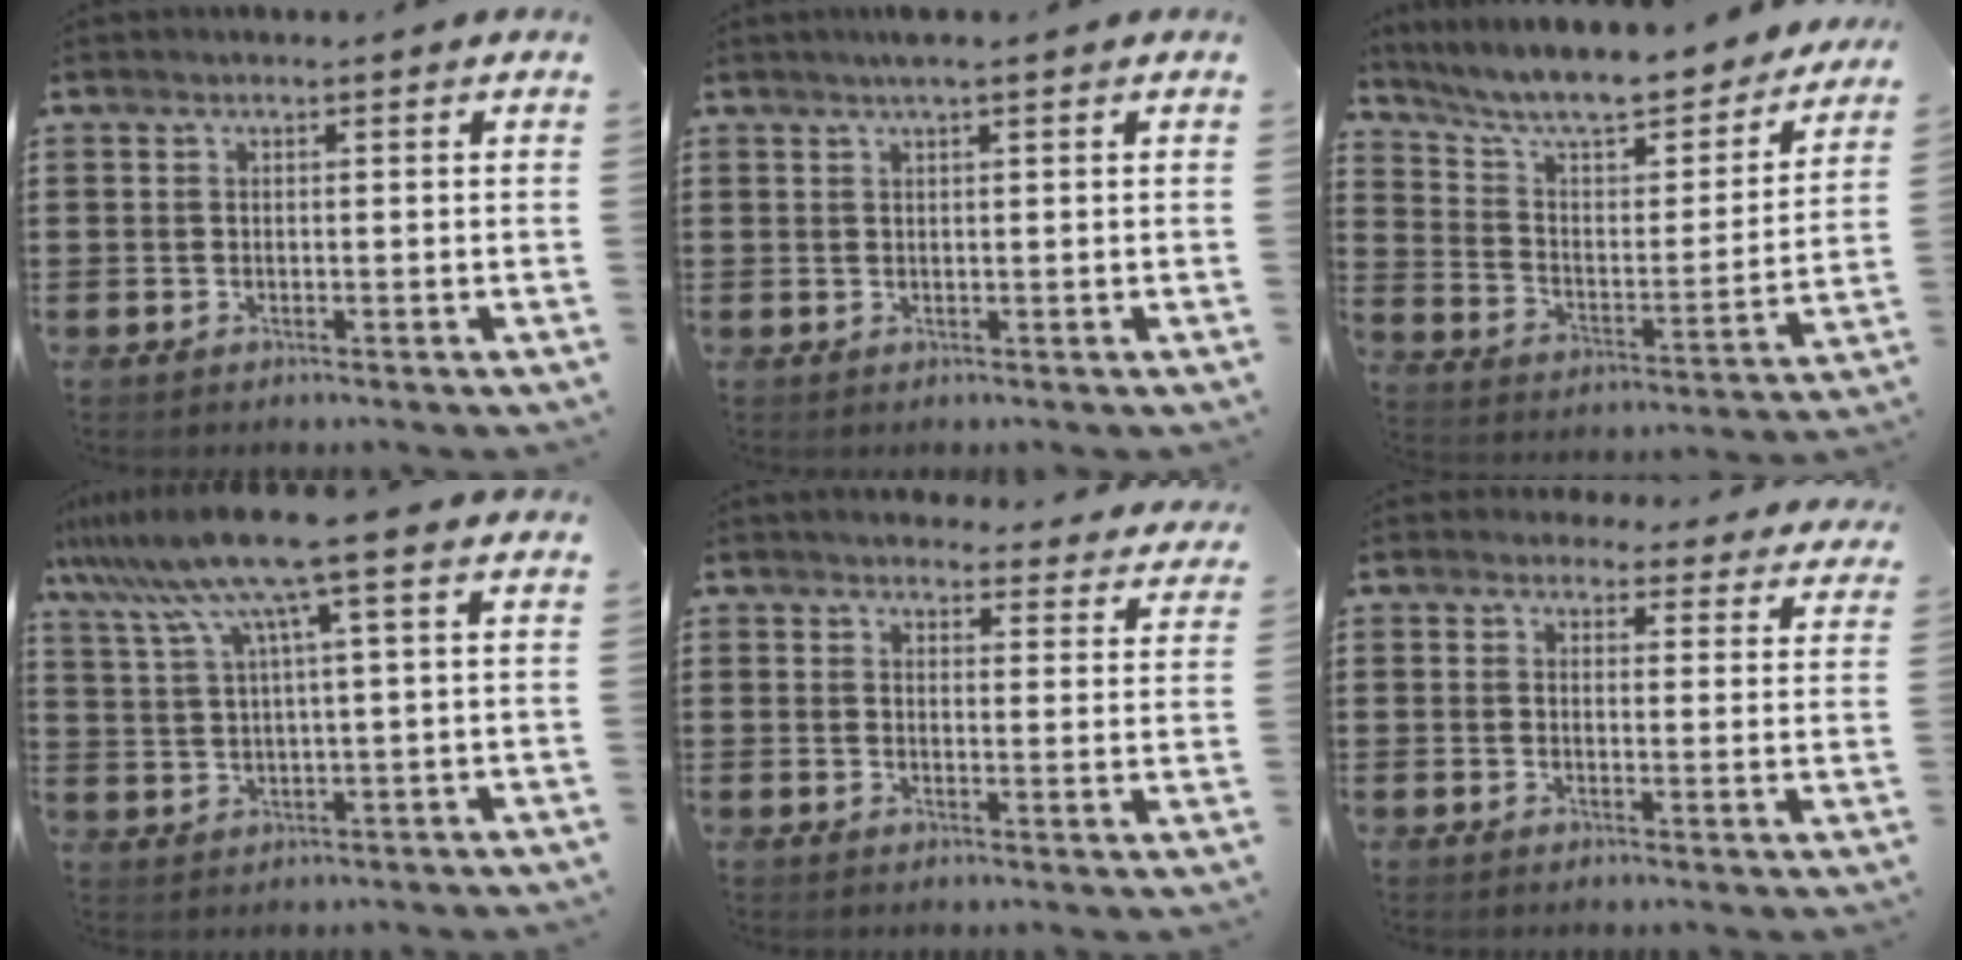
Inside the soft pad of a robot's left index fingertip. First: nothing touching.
{"total": 1.4, "force": [1.0, 0.0, 1.1], "torque": [-0.021, 0.001, 0.018]}
{"total": 9.3, "force": [7.9, 1.5, 4.6], "torque": [-0.114, -0.057, 0.132]}
{"total": 10.1, "force": [5.8, -0.2, 8.3], "torque": [-0.191, -0.023, 0.094]}
{"total": 3.4, "force": [3.4, 0.2, 0.4], "torque": [-0.014, -0.023, 0.057]}
{"total": 3.6, "force": [3.4, 1.1, 0.6], "torque": [-0.017, -0.012, 0.061]}